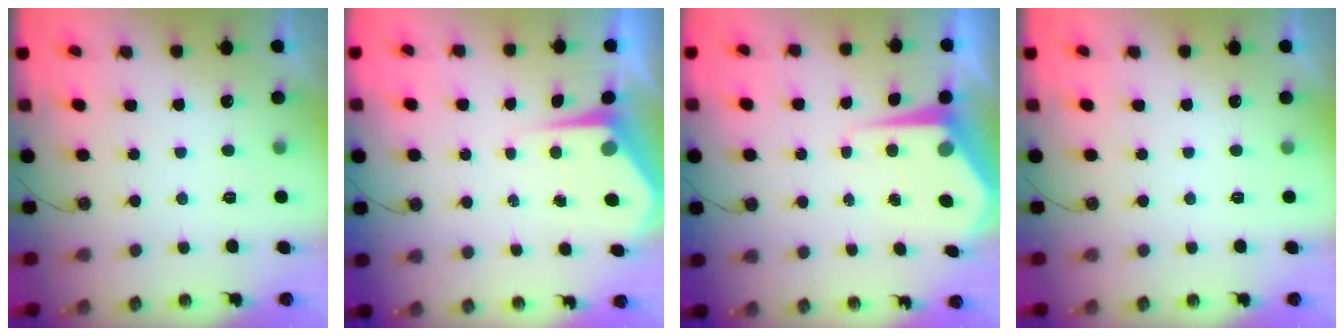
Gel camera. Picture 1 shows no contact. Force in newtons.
{"total": 5.6, "press": 5.5, "slide": 0.6}
{"total": 7.3, "press": 7.3, "slide": 0.5}
{"total": 0.0}